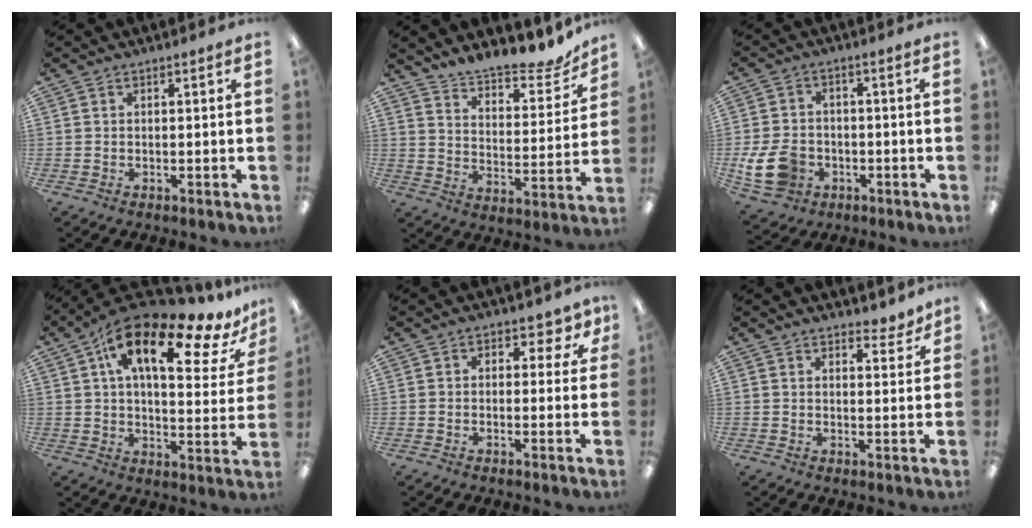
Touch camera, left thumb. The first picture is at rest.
{"total": 9.6, "force": [9.1, 2.3, 2.2], "torque": [-0.033, -0.083, 0.155]}
{"total": 10.1, "force": [-3.4, 7.6, 5.7], "torque": [-0.125, 0.016, -0.061]}
{"total": 18.9, "force": [10.5, 7.3, 13.9], "torque": [-0.226, -0.045, 0.169]}
{"total": 3.5, "force": [1.2, 2.7, 1.9], "torque": [-0.018, 0.000, 0.017]}
{"total": 3.8, "force": [3.5, 1.2, 0.7], "torque": [0.013, -0.028, 0.060]}